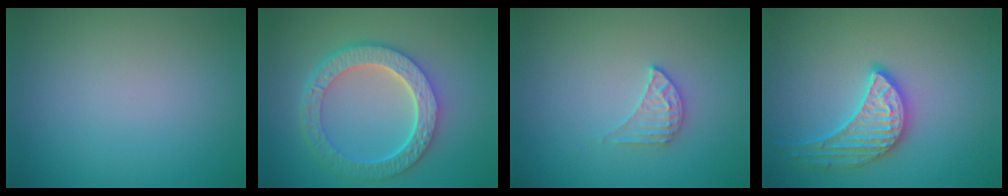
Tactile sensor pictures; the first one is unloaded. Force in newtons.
{"total": 6.4, "press": 4.9, "slide": 4.1}
{"total": 2.1, "press": 2.0, "slide": 0.4}
{"total": 3.4, "press": 3.3, "slide": 0.4}